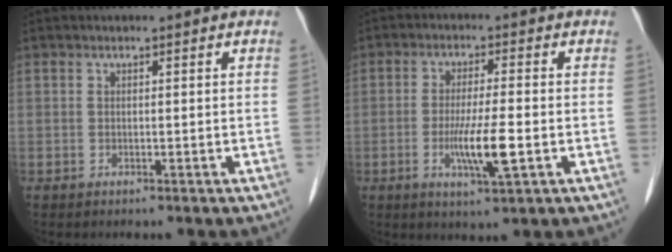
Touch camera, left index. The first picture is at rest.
{"total": 6.8, "force": [-1.9, 0.4, 6.5], "torque": [-0.126, -0.013, -0.035]}